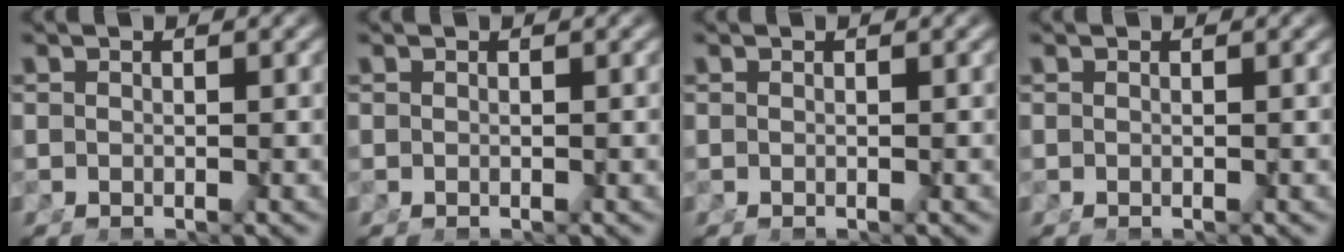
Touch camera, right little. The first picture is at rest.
{"total": 0.0}
{"total": 0.0}
{"total": 0.0}